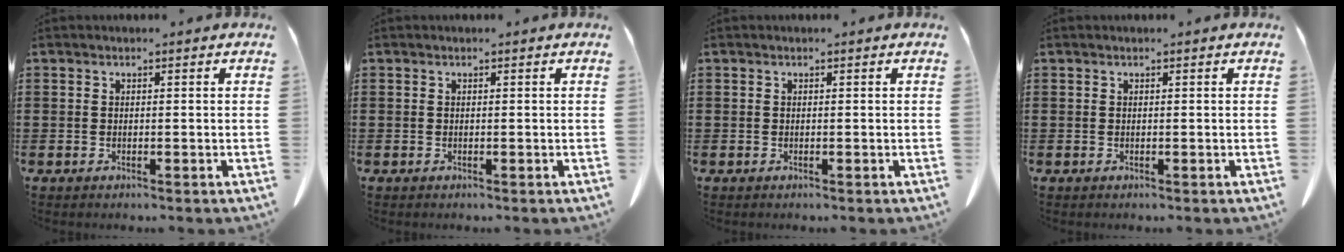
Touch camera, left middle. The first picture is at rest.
{"total": 0.0}
{"total": 0.0}
{"total": 0.0}